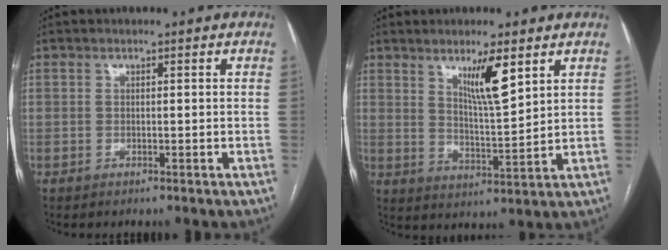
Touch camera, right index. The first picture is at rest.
{"total": 7.3, "force": [4.1, 0.7, 6.1], "torque": [-0.109, -0.012, 0.076]}